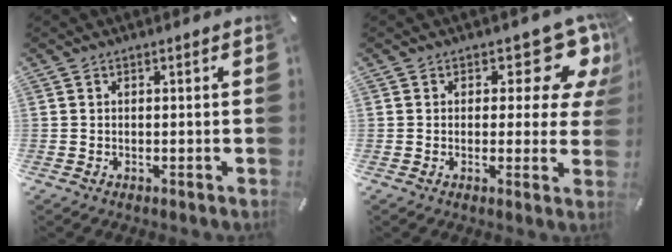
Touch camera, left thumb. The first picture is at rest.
{"total": 11.2, "force": [6.2, 5.5, 7.6], "torque": [-0.086, -0.049, 0.105]}